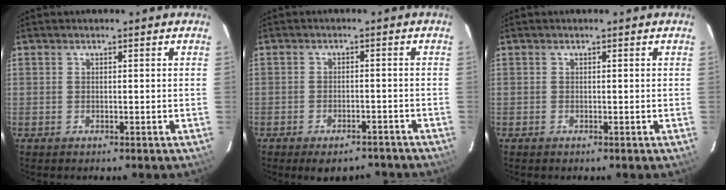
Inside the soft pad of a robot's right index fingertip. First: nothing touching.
{"total": 8.9, "force": [-7.2, 3.7, 3.6], "torque": [-0.070, 0.003, -0.091]}
{"total": 0.0}